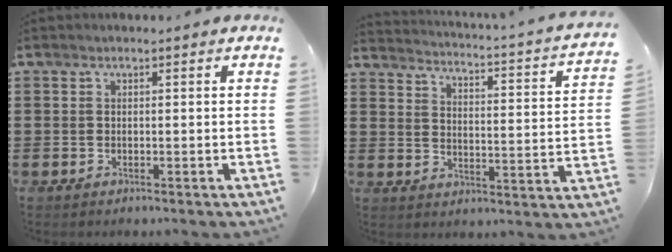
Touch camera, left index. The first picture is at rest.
{"total": 1.8, "force": [1.4, -0.7, 0.9], "torque": [-0.032, -0.029, 0.008]}